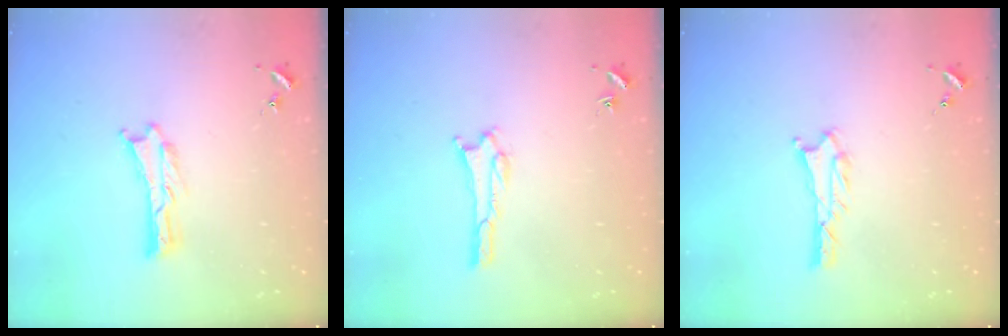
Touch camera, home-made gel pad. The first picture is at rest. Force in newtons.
{"total": 1.5, "press": 1.5, "slide": 0.2}
{"total": 0.7, "press": 0.7, "slide": 0.1}